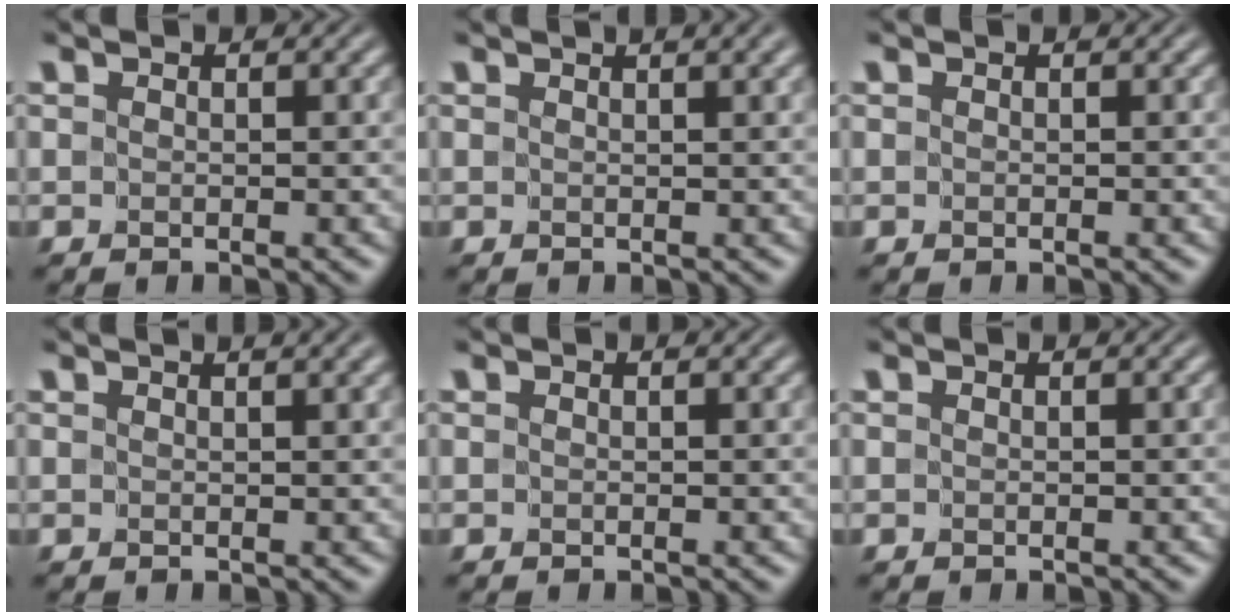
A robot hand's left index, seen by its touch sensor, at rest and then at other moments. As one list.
[{"total": 2.6, "force": [1.8, 0.6, 1.7], "torque": [-0.007, 0.000, 0.008]}, {"total": 0.0}, {"total": 2.0, "force": [1.6, 0.3, 1.2], "torque": [-0.005, -0.003, 0.009]}, {"total": 0.0}, {"total": 0.0}]